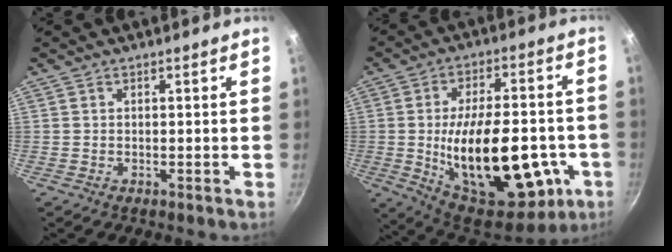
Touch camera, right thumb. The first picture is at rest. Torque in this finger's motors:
{"motor_torque": [0.68, 0.99, 2.21, -0.56, 0.66]}